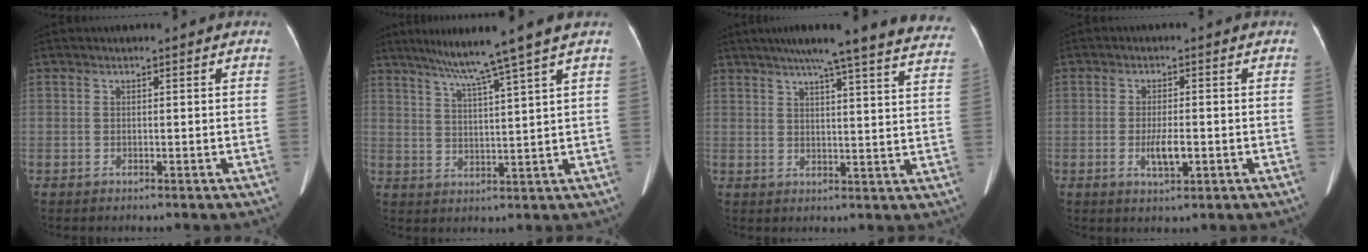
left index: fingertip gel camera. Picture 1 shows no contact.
{"total": 8.5, "force": [6.3, -2.5, 5.1], "torque": [-0.081, 0.006, 0.104]}
{"total": 25.3, "force": [22.2, 1.1, 12.1], "torque": [-0.174, -0.033, 0.254]}
{"total": 3.7, "force": [-1.0, 1.0, 3.4], "torque": [-0.067, -0.002, -0.016]}